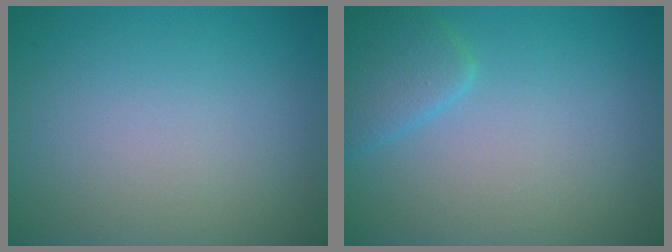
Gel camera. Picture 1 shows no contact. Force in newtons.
{"total": 2.6, "press": 2.6, "slide": 0.2}